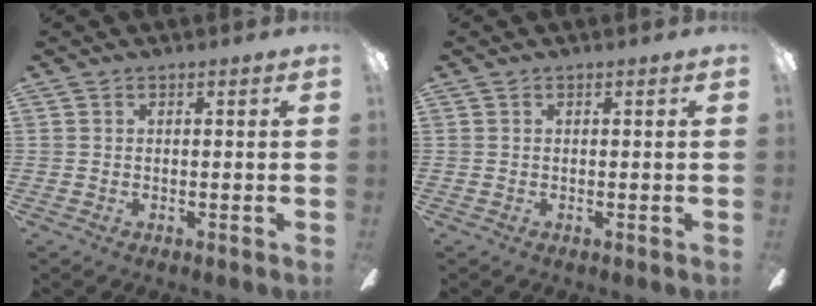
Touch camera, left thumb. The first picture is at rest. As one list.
[{"total": 0.0}]